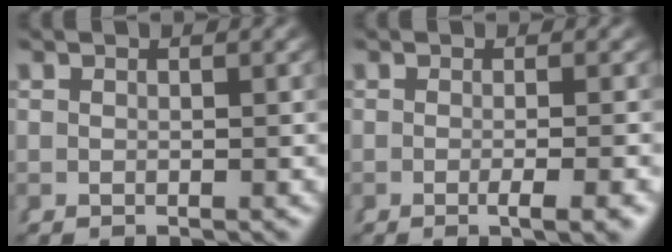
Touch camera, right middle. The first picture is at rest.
{"total": 2.6, "force": [-1.5, -0.1, 2.1], "torque": [-0.030, -0.001, -0.024]}